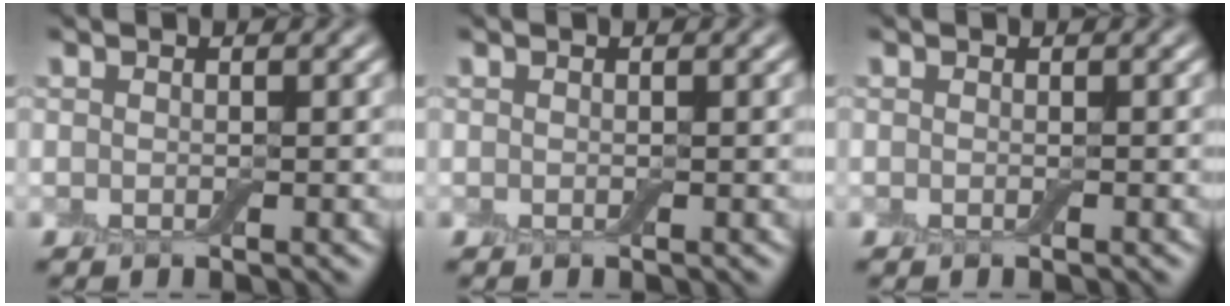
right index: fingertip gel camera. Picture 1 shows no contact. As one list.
[{"total": 0.0}, {"total": 0.0}]